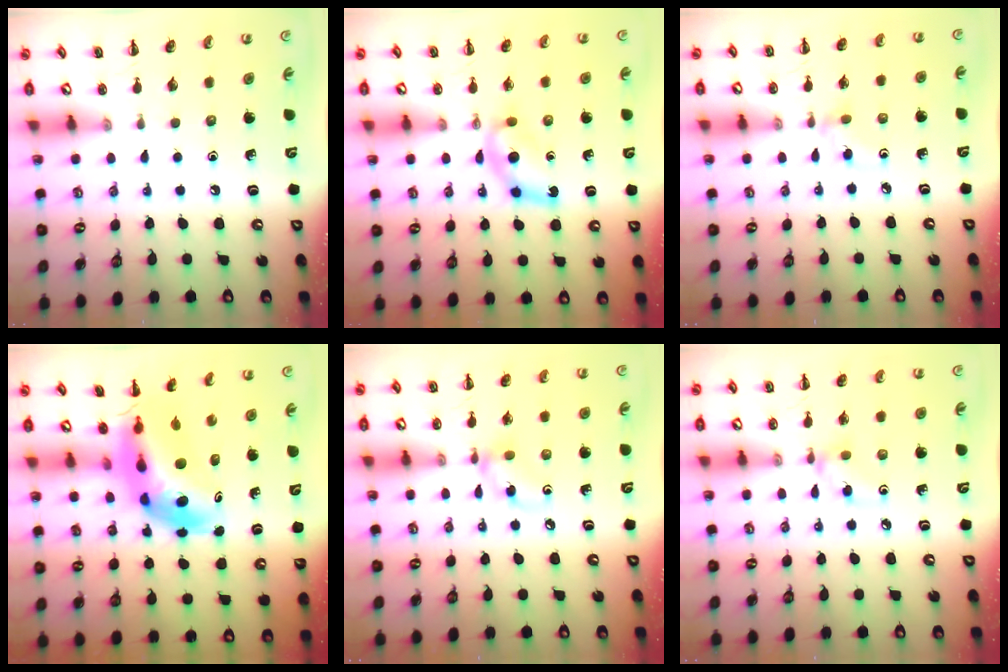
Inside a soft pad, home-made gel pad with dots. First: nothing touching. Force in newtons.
{"total": 5.6, "press": 5.4, "slide": 1.5}
{"total": 2.6, "press": 2.4, "slide": 1.1}
{"total": 7.3, "press": 6.9, "slide": 2.6}
{"total": 6.6, "press": 6.6, "slide": 0.6}
{"total": 3.8, "press": 3.7, "slide": 0.9}